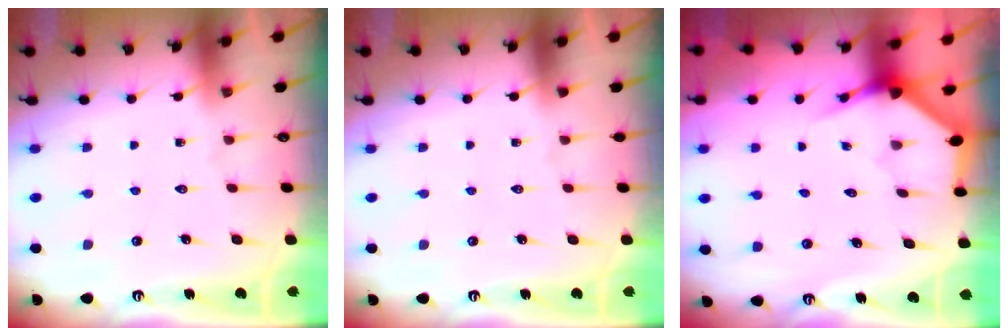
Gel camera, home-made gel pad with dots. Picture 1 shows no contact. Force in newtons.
{"total": 0.0}
{"total": 3.4, "press": 3.4, "slide": 0.2}